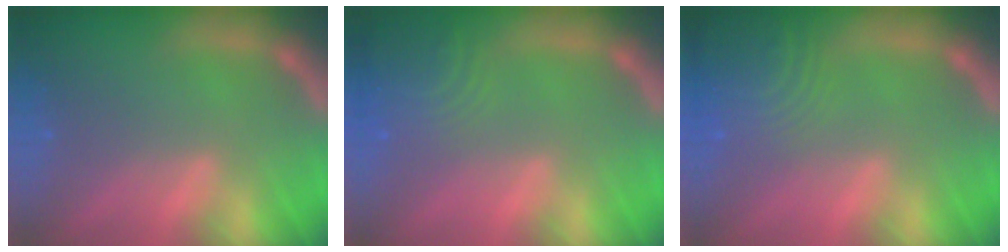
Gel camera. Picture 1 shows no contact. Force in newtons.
{"total": 6.1}
{"total": 8.5}